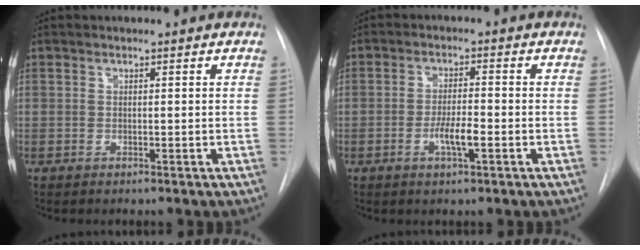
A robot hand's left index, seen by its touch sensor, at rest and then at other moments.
{"total": 4.2, "force": [-1.6, 0.7, 3.8], "torque": [-0.071, -0.003, -0.029]}